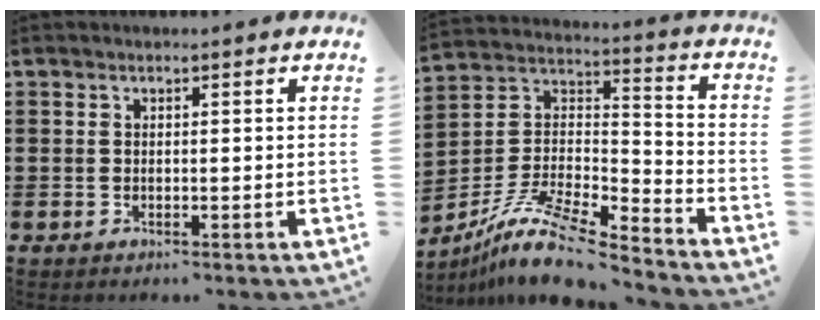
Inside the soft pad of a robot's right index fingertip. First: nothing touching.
{"total": 12.6, "force": [-9.9, 2.6, 7.4], "torque": [-0.152, 0.022, -0.193]}